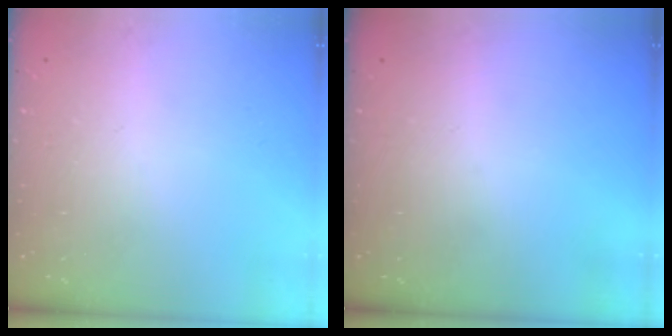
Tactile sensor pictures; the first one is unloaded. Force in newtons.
{"total": 0.0}